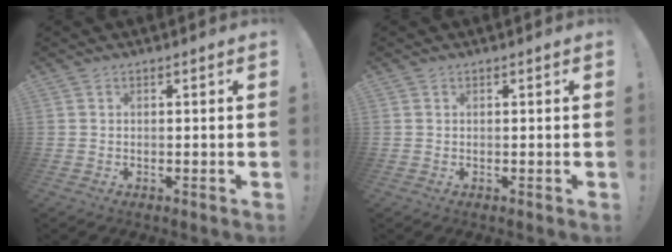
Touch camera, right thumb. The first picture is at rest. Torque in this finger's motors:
{"motor_torque": [0.28, -0.20, 0.08, -0.07, -0.07]}